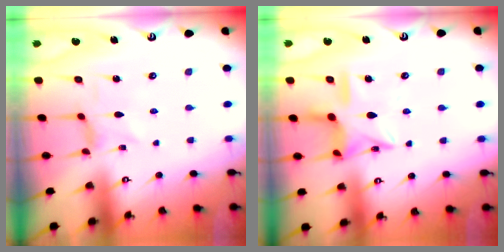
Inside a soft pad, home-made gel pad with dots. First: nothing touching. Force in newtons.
{"total": 13.8, "press": 13.8, "slide": 1.0}